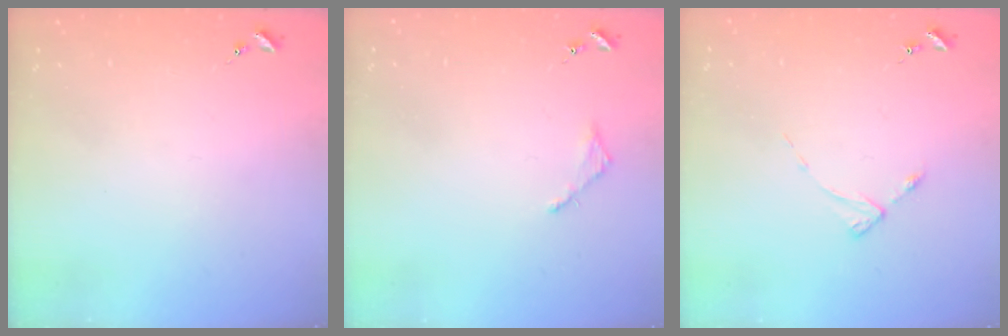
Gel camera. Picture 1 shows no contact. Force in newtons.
{"total": 2.8, "press": 2.7, "slide": 0.3}
{"total": 2.7, "press": 2.7, "slide": 0.3}